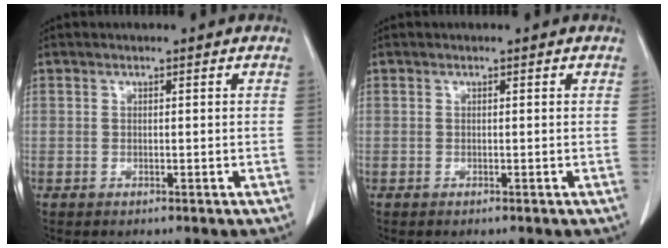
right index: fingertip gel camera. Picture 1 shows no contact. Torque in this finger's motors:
{"motor_torque": [-0.05, 0.01, 0.02, 0.01]}